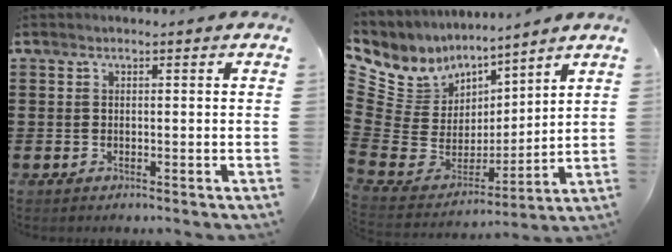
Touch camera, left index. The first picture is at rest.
{"total": 8.5, "force": [5.8, 6.1, 0.8], "torque": [-0.080, -0.055, 0.114]}